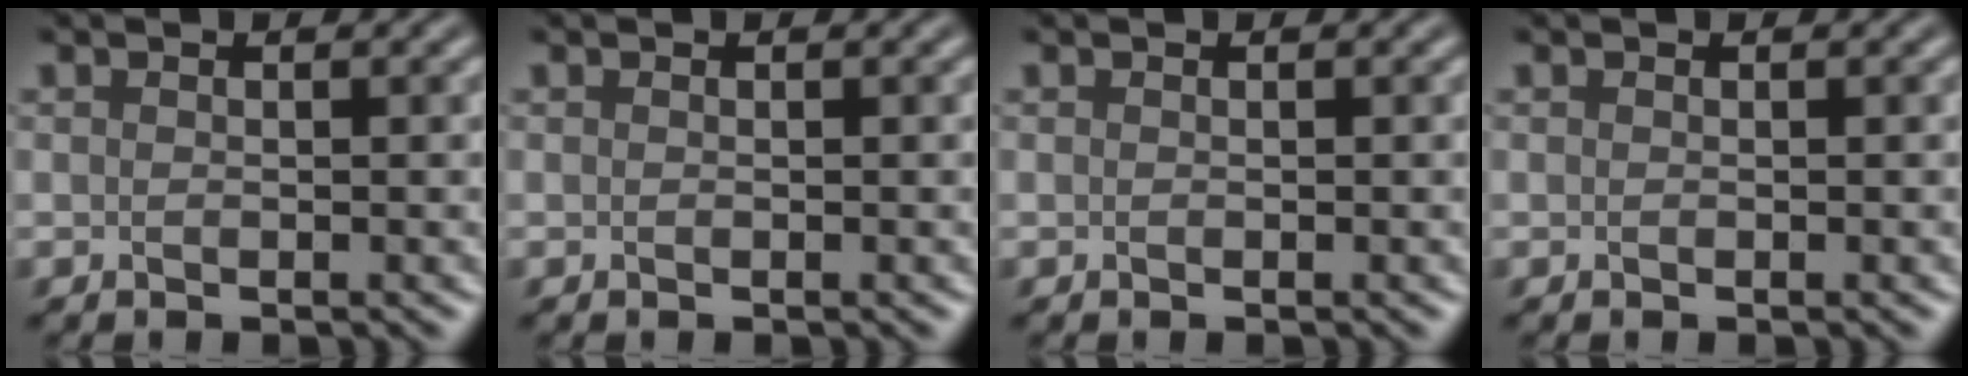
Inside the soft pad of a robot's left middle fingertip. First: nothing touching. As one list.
[{"total": 0.0}, {"total": 0.0}, {"total": 0.0}]